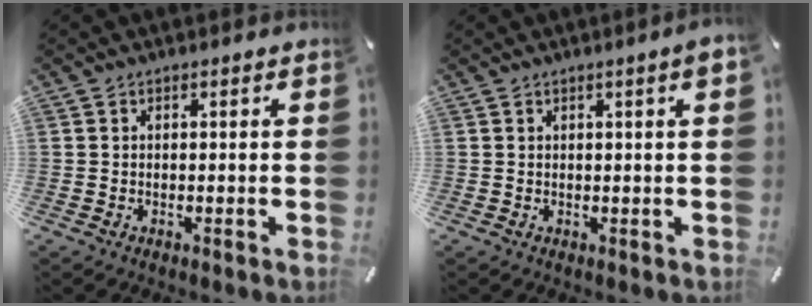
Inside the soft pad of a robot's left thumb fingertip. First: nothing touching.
{"total": 2.8, "force": [0.8, 0.2, 2.7], "torque": [-0.049, 0.000, 0.013]}